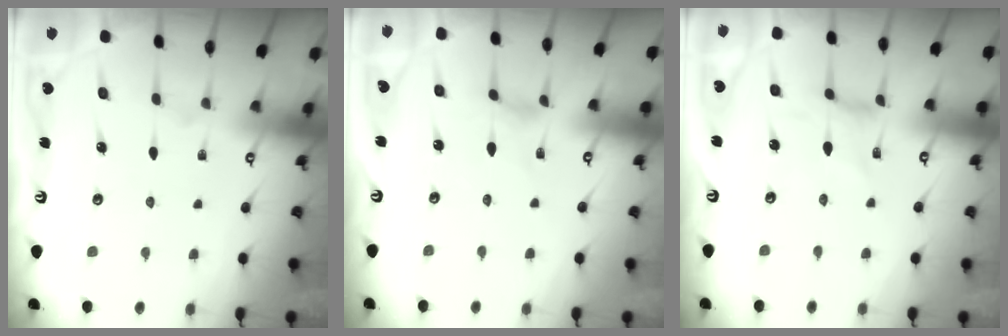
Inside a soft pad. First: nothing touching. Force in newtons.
{"total": 0.0}
{"total": 0.0}